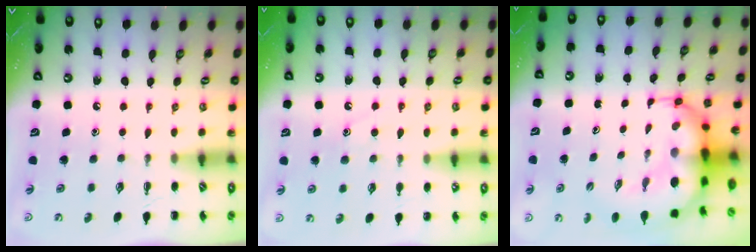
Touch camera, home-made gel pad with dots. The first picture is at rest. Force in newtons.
{"total": 8.1, "press": 8.0, "slide": 1.1}
{"total": 11.3, "press": 10.9, "slide": 3.2}